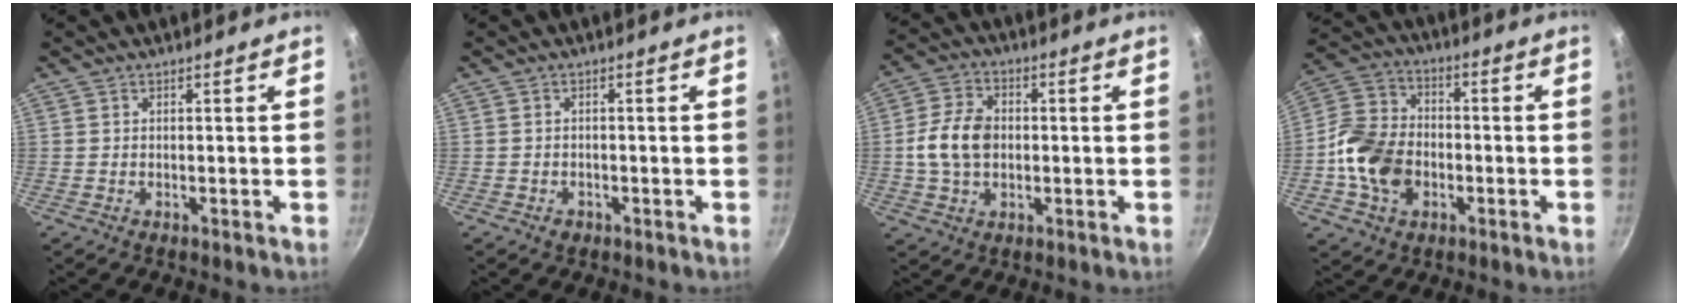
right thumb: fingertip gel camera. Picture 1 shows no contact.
{"total": 1.5, "force": [-0.8, 1.2, 0.5], "torque": [-0.010, 0.004, -0.007]}
{"total": 9.7, "force": [-0.2, 7.1, 6.6], "torque": [-0.110, 0.018, -0.011]}
{"total": 14.0, "force": [-3.2, 10.5, 8.7], "torque": [-0.149, 0.027, -0.072]}